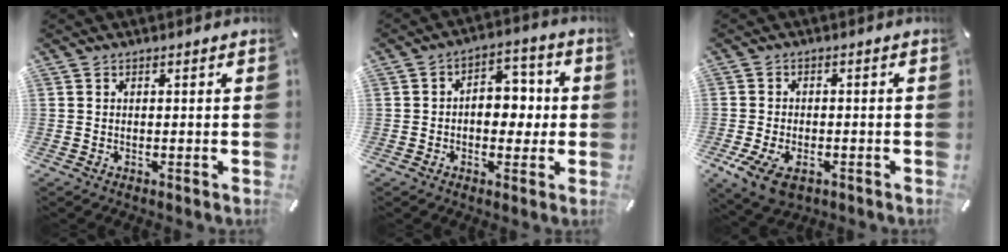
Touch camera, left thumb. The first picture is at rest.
{"total": 8.3, "force": [-0.7, 5.9, 5.9], "torque": [-0.068, 0.006, -0.016]}
{"total": 6.2, "force": [-2.9, 3.9, 3.9], "torque": [-0.094, 0.004, -0.053]}